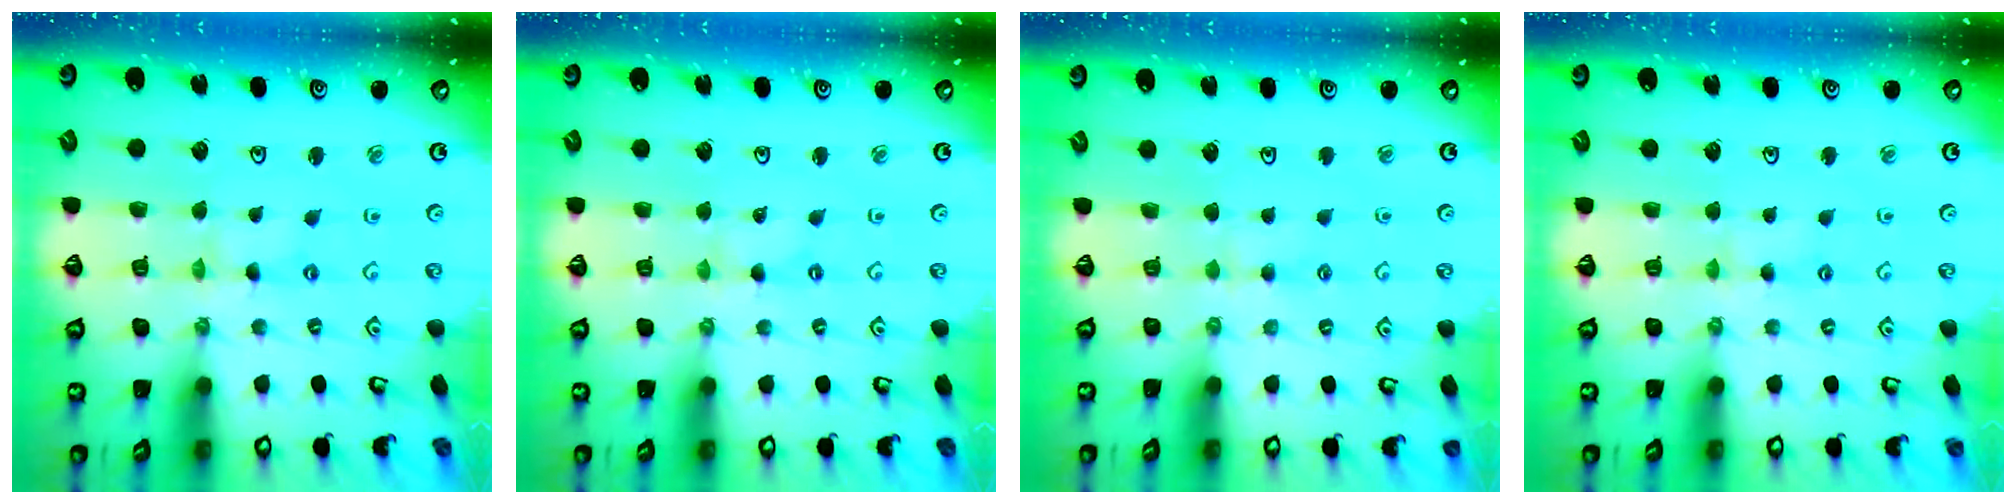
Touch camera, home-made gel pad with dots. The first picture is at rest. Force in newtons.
{"total": 0.0}
{"total": 2.3, "press": 2.3, "slide": 0.4}
{"total": 3.1, "press": 3.1, "slide": 0.4}